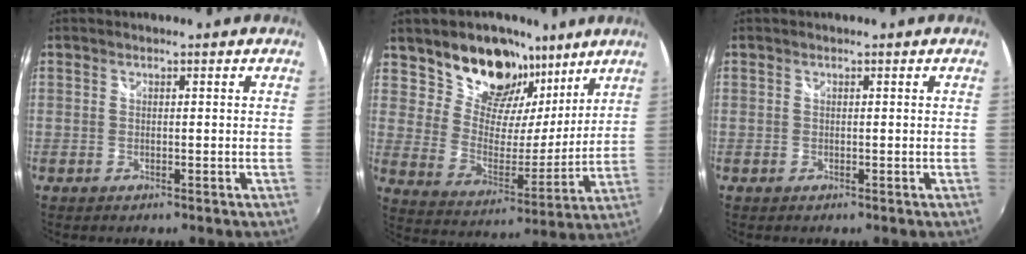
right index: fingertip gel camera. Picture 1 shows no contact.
{"total": 16.9, "force": [11.2, 10.2, 7.3], "torque": [-0.135, 0.007, 0.198]}
{"total": 0.0}